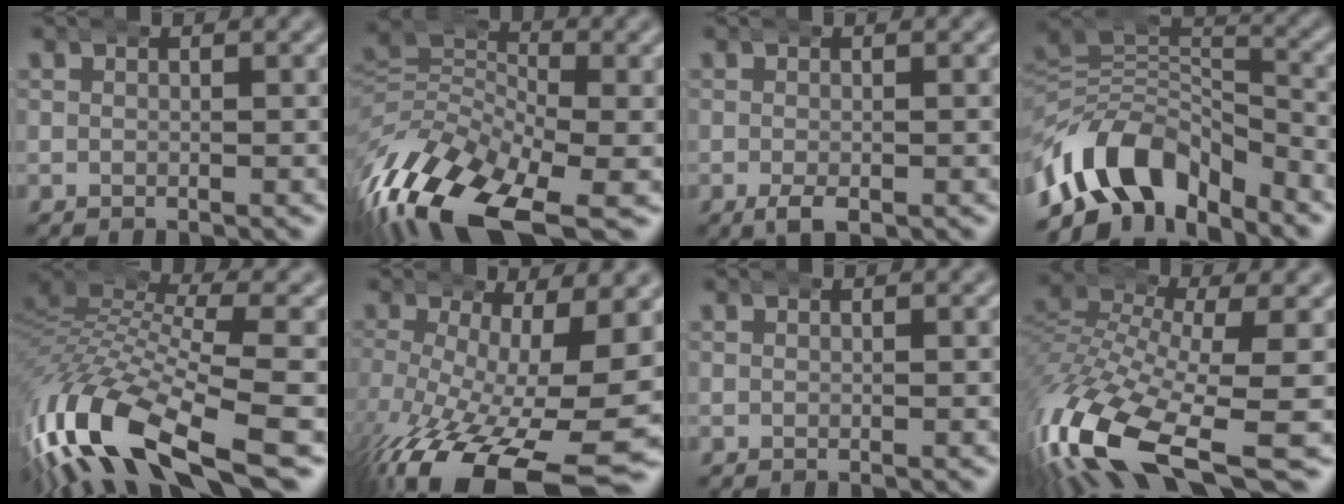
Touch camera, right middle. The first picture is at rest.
{"total": 12.0, "force": [-5.2, 7.5, 7.7], "torque": [-0.176, -0.054, -0.069]}
{"total": 2.2, "force": [-1.2, 0.9, 1.5], "torque": [-0.031, -0.014, -0.013]}
{"total": 11.7, "force": [-4.3, 8.5, 6.7], "torque": [-0.145, -0.044, -0.064]}
{"total": 11.0, "force": [-3.8, 5.8, 8.6], "torque": [-0.199, -0.036, -0.051]}
{"total": 11.6, "force": [-4.6, 5.0, 9.4], "torque": [-0.179, -0.056, -0.046]}
{"total": 0.0}
{"total": 10.4, "force": [-4.8, 4.9, 7.8], "torque": [-0.196, -0.057, -0.055]}